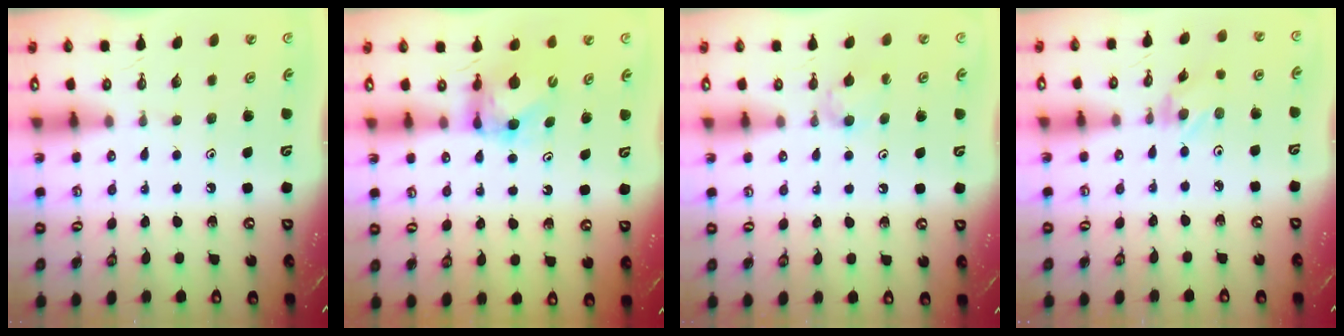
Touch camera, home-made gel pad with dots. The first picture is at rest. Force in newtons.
{"total": 6.8, "press": 6.8, "slide": 0.3}
{"total": 5.8, "press": 5.8, "slide": 0.7}
{"total": 0.8, "press": 0.6, "slide": 0.5}